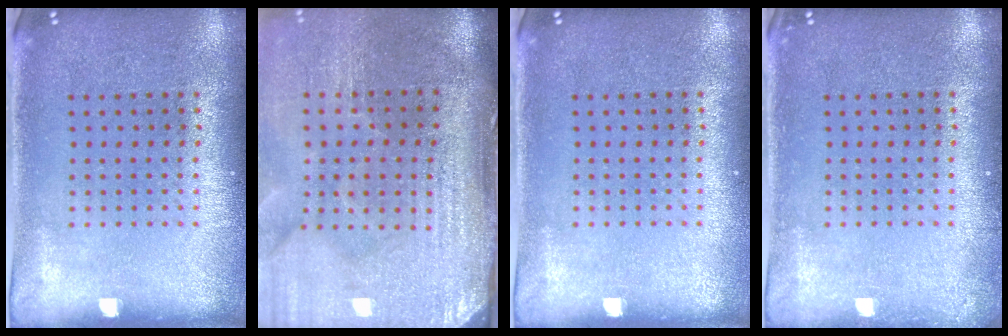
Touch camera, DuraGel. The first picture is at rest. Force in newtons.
{"total": 4.7, "press": 3.9, "slide": 2.5}
{"total": 0.0}
{"total": 0.6, "press": 0.6, "slide": 0.1}